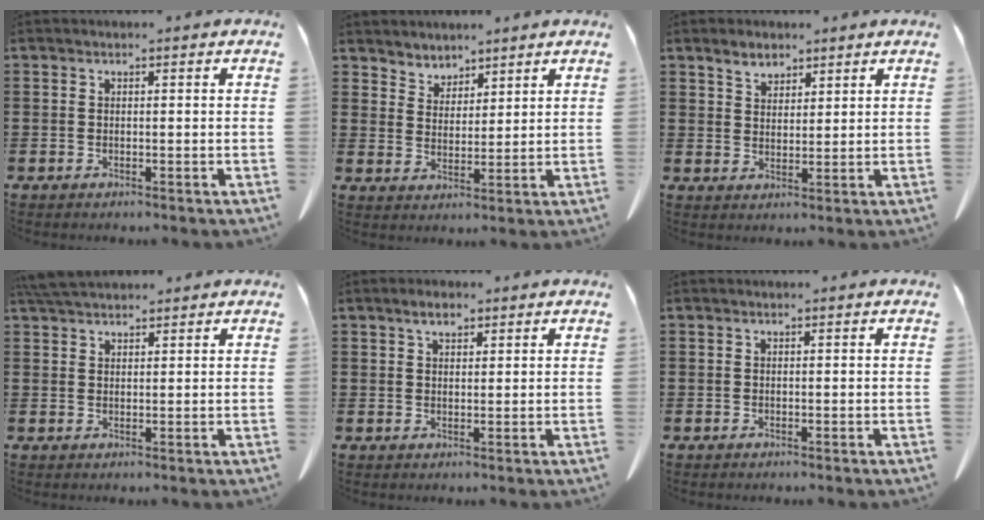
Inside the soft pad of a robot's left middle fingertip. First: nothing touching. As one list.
[{"total": 3.7, "force": [3.4, 1.3, -0.5], "torque": [-0.005, -0.010, 0.066]}, {"total": 3.5, "force": [2.7, 1.9, 1.2], "torque": [-0.031, 0.008, 0.051]}, {"total": 3.5, "force": [3.3, 0.7, 1.2], "torque": [-0.033, -0.002, 0.064]}, {"total": 2.6, "force": [1.8, 1.1, 1.5], "torque": [-0.025, 0.001, 0.032]}, {"total": 0.0}]